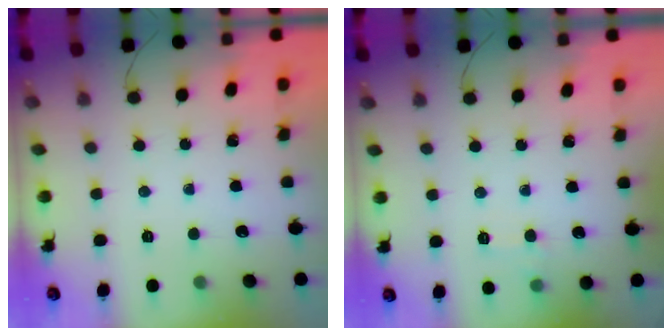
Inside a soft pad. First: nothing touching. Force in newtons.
{"total": 6.4, "press": 6.2, "slide": 1.6}